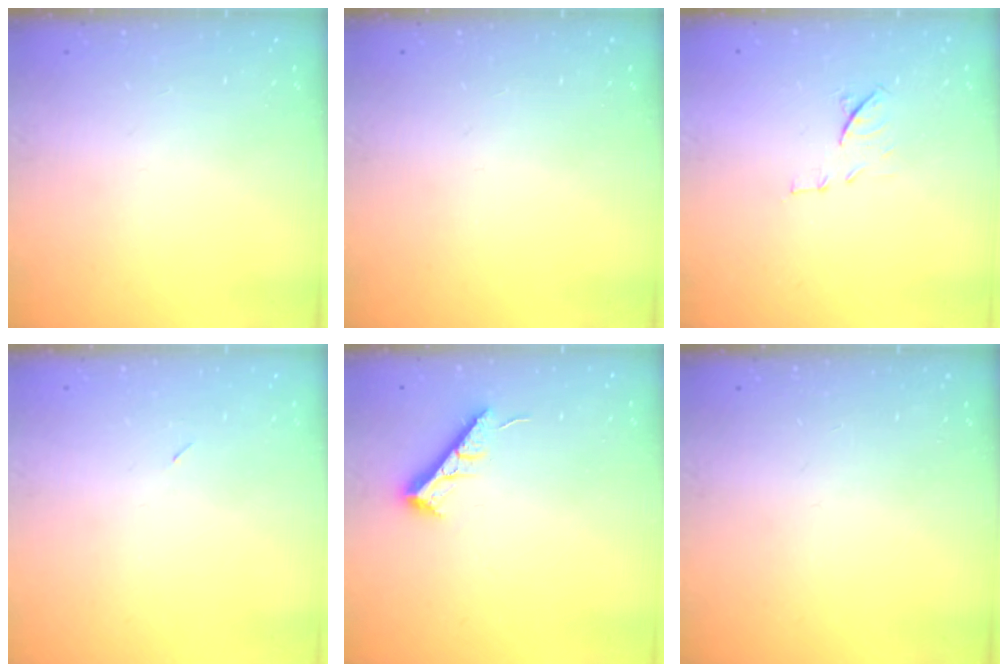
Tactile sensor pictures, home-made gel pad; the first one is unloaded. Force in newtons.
{"total": 0.0}
{"total": 8.6, "press": 8.5, "slide": 1.1}
{"total": 2.3, "press": 1.9, "slide": 1.2}
{"total": 7.3, "press": 7.3, "slide": 0.6}
{"total": 0.0}